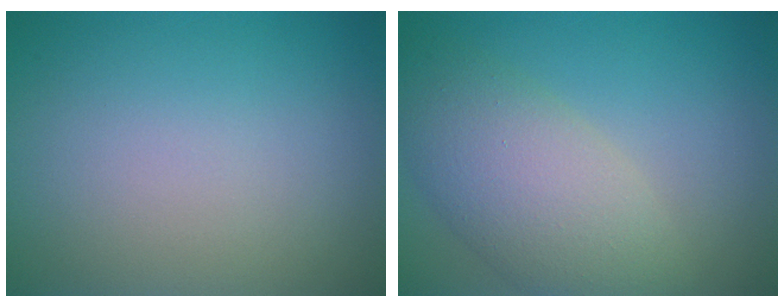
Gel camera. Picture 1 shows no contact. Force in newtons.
{"total": 6.5, "press": 6.5, "slide": 0.3}